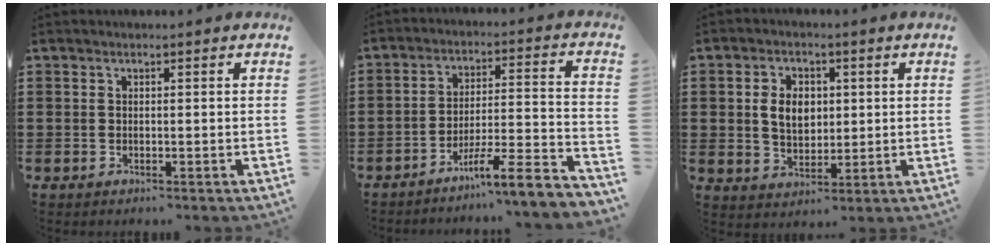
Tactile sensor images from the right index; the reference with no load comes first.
{"total": 7.6, "force": [-6.0, 0.4, 4.7], "torque": [-0.074, -0.005, -0.115]}
{"total": 5.5, "force": [0.8, 3.9, 3.8], "torque": [-0.083, 0.009, 0.006]}